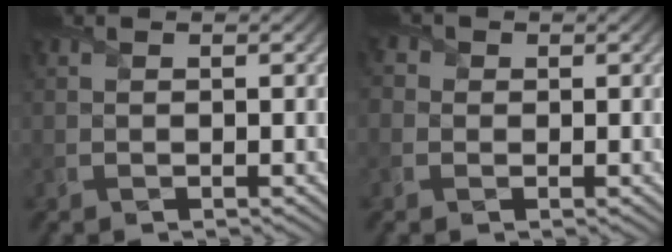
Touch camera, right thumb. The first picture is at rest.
{"total": 2.0, "force": [0.3, 1.8, 0.7], "torque": [-0.027, 0.004, -0.004]}